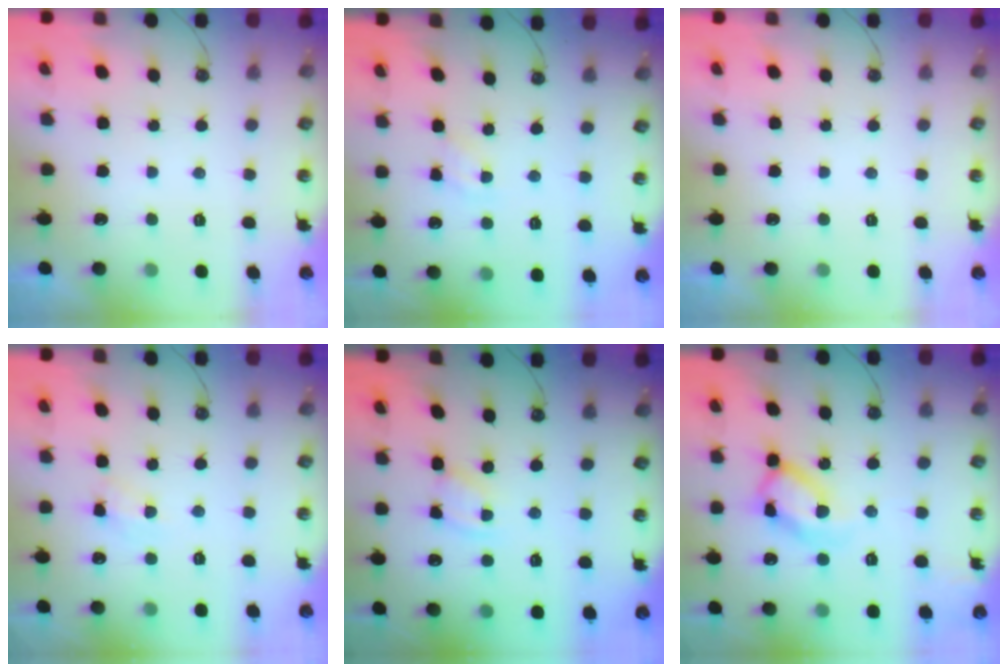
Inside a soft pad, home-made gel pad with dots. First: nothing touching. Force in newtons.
{"total": 1.6, "press": 1.6, "slide": 0.2}
{"total": 0.0}
{"total": 5.3, "press": 5.3, "slide": 0.6}
{"total": 2.5, "press": 2.4, "slide": 0.3}
{"total": 14.5, "press": 14.5, "slide": 1.2}